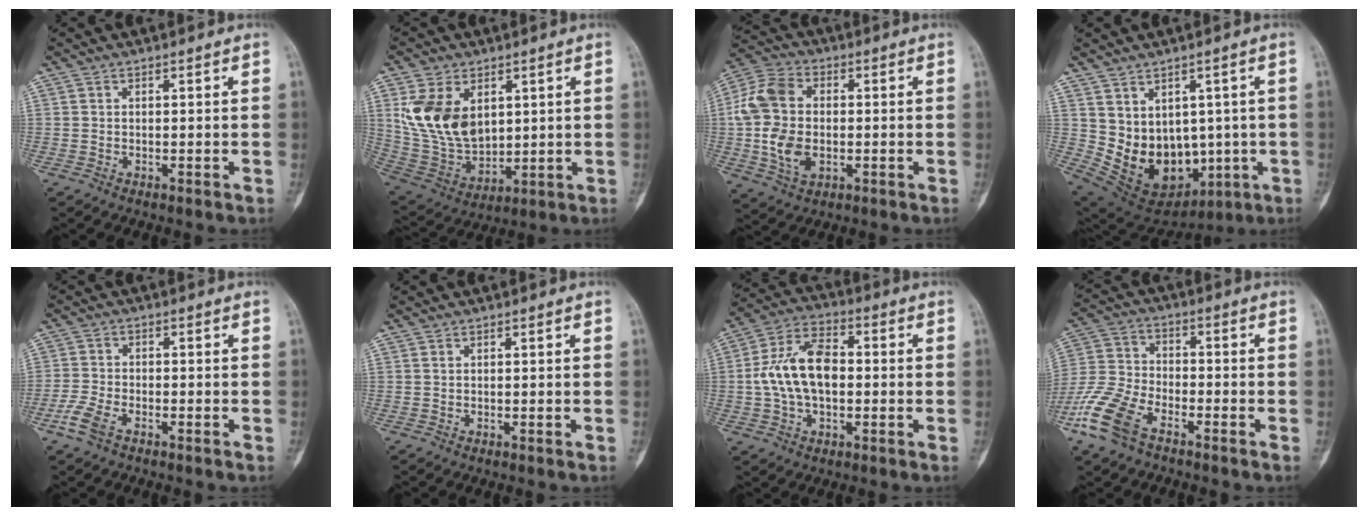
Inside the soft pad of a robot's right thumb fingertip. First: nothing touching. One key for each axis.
{"total": 15.1, "fx": 4.3, "fy": 9.9, "fz": 10.5, "tx": -0.177, "ty": -0.019, "tz": 0.104}
{"total": 14.1, "fx": -0.5, "fy": 9.5, "fz": 10.4, "tx": -0.201, "ty": 0.012, "tz": -0.011}
{"total": 14.8, "fx": -0.4, "fy": 11.5, "fz": 9.4, "tx": -0.125, "ty": 0.000, "tz": 0.040}
{"total": 4.8, "fx": -2.9, "fy": 2.1, "fz": 3.1, "tx": -0.078, "ty": 0.011, "tz": -0.060}
{"total": 0.0}
{"total": 13.2, "fx": -0.2, "fy": 8.1, "fz": 10.4, "tx": -0.184, "ty": 0.029, "tz": -0.010}
{"total": 12.3, "fx": -7.3, "fy": 6.1, "fz": 7.8, "tx": -0.177, "ty": 0.021, "tz": -0.155}